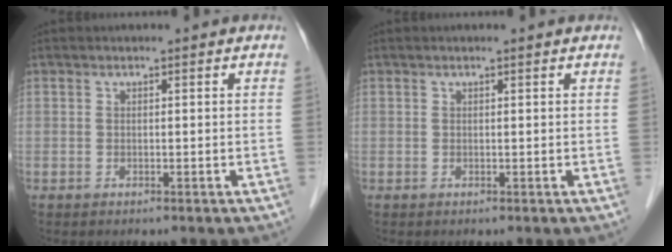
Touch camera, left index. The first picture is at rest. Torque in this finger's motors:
{"motor_torque": [-0.02, -0.33, 0.04, 0.02]}